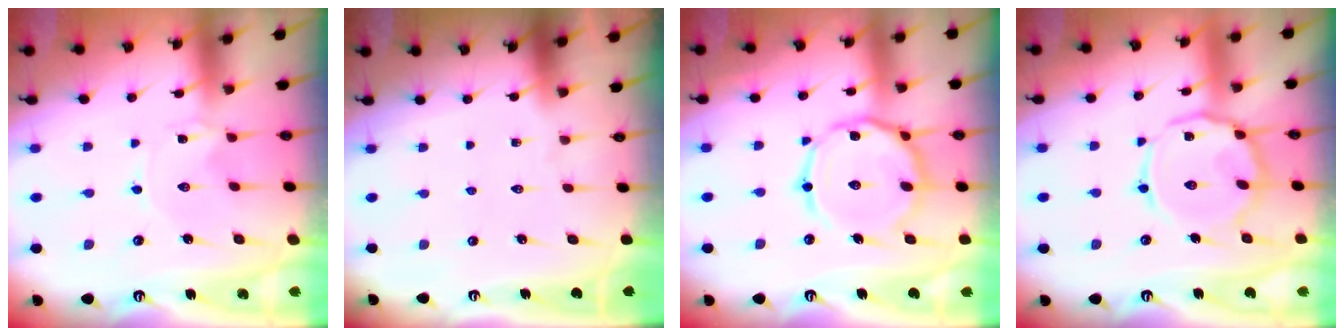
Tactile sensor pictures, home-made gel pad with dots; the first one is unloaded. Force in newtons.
{"total": 0.0}
{"total": 12.9, "press": 12.9, "slide": 0.6}
{"total": 13.3, "press": 13.3, "slide": 1.2}